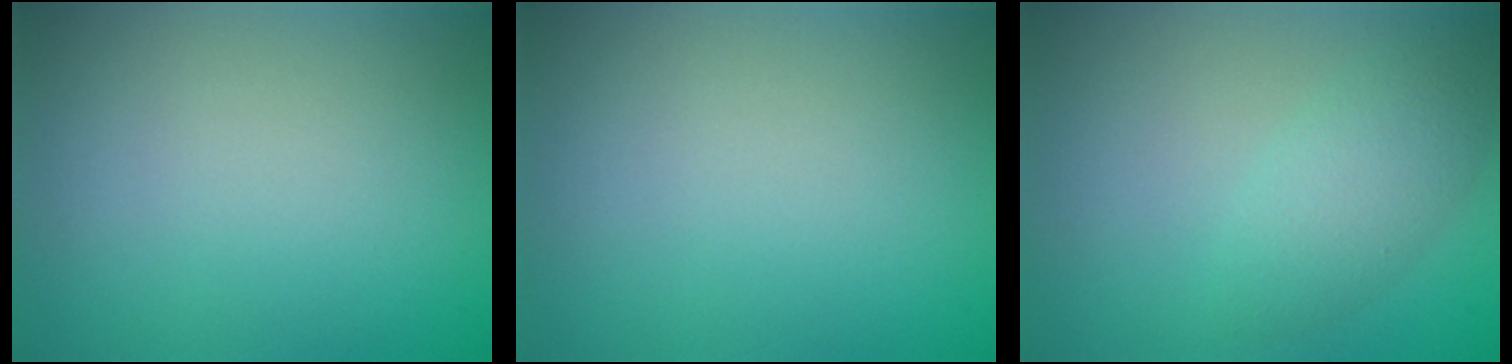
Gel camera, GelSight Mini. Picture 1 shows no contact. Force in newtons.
{"total": 0.0}
{"total": 3.0, "press": 3.0, "slide": 0.1}